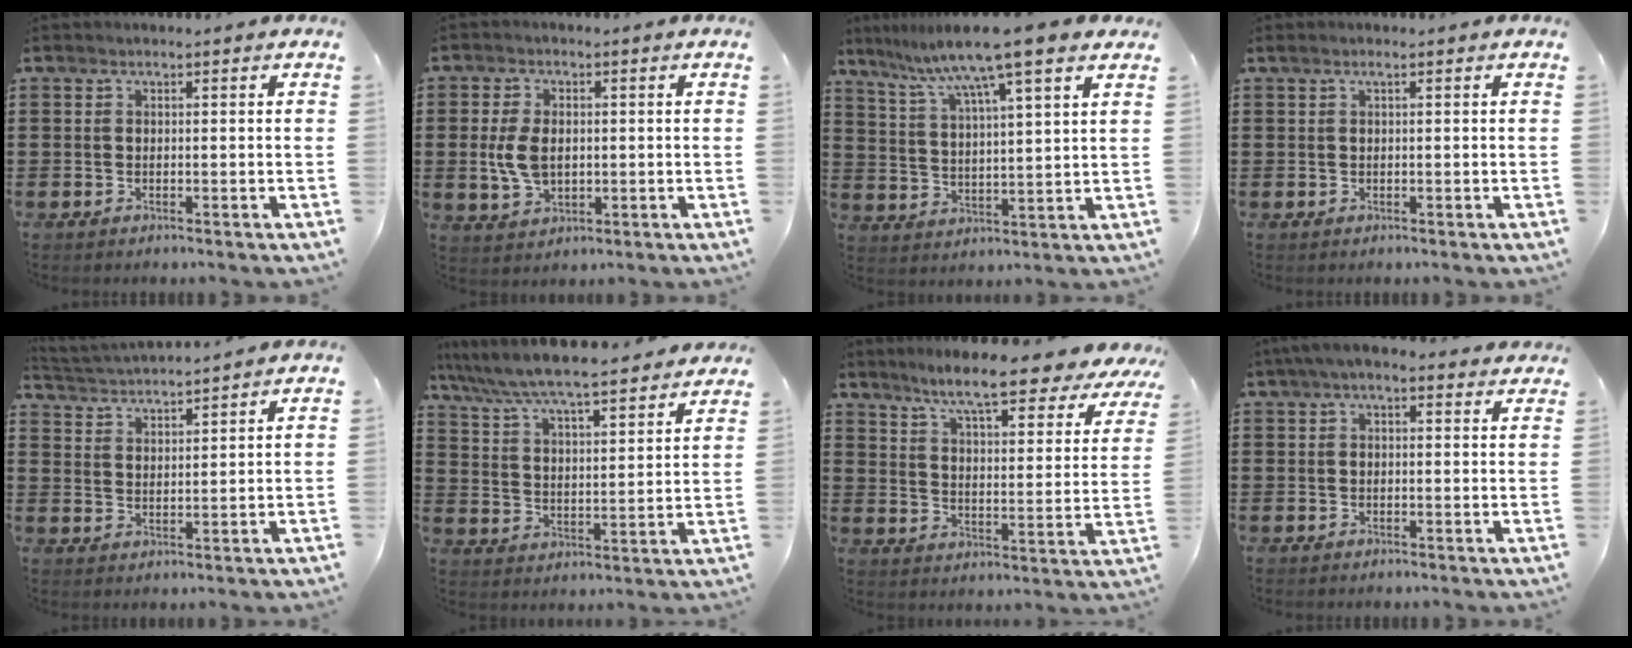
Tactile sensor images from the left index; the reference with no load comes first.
{"total": 5.8, "force": [0.2, 3.7, 4.5], "torque": [-0.112, 0.004, -0.001]}
{"total": 9.1, "force": [7.1, -0.3, 5.8], "torque": [-0.137, -0.036, 0.113]}
{"total": 0.8, "force": [0.2, 0.1, 0.7], "torque": [-0.012, -0.001, 0.004]}
{"total": 3.0, "force": [3.0, -0.4, -0.1], "torque": [-0.012, -0.017, 0.050]}
{"total": 6.4, "force": [6.1, -0.1, 1.9], "torque": [-0.065, -0.044, 0.101]}
{"total": 8.5, "force": [7.4, -0.2, 4.1], "torque": [-0.101, -0.049, 0.120]}
{"total": 3.6, "force": [2.4, 1.4, 2.3], "torque": [-0.051, 0.005, 0.044]}